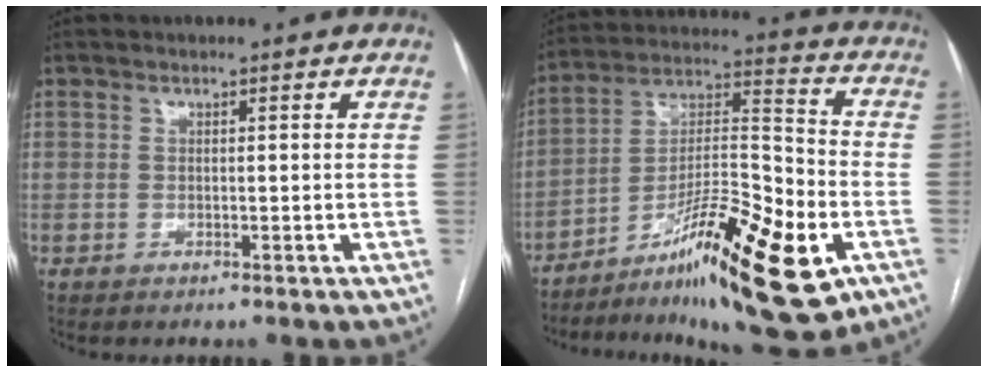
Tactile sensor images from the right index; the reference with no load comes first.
{"total": 21.7, "force": [-10.4, 3.9, 18.6], "torque": [-0.298, -0.001, -0.164]}